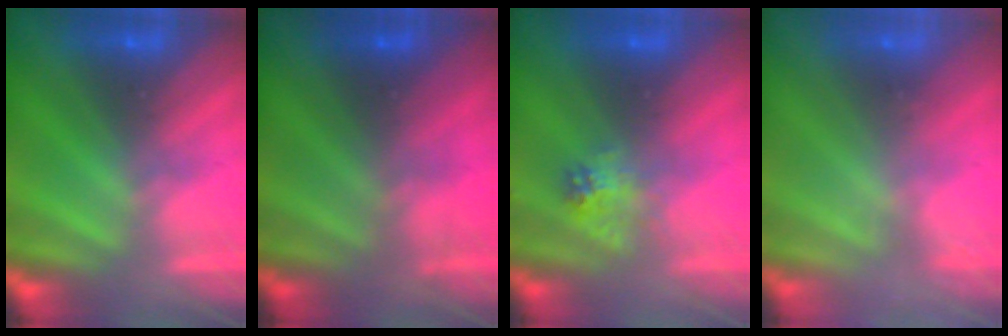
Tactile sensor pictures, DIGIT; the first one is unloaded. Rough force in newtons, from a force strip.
{"total": 2.8}
{"total": 2.3}
{"total": 2.7}